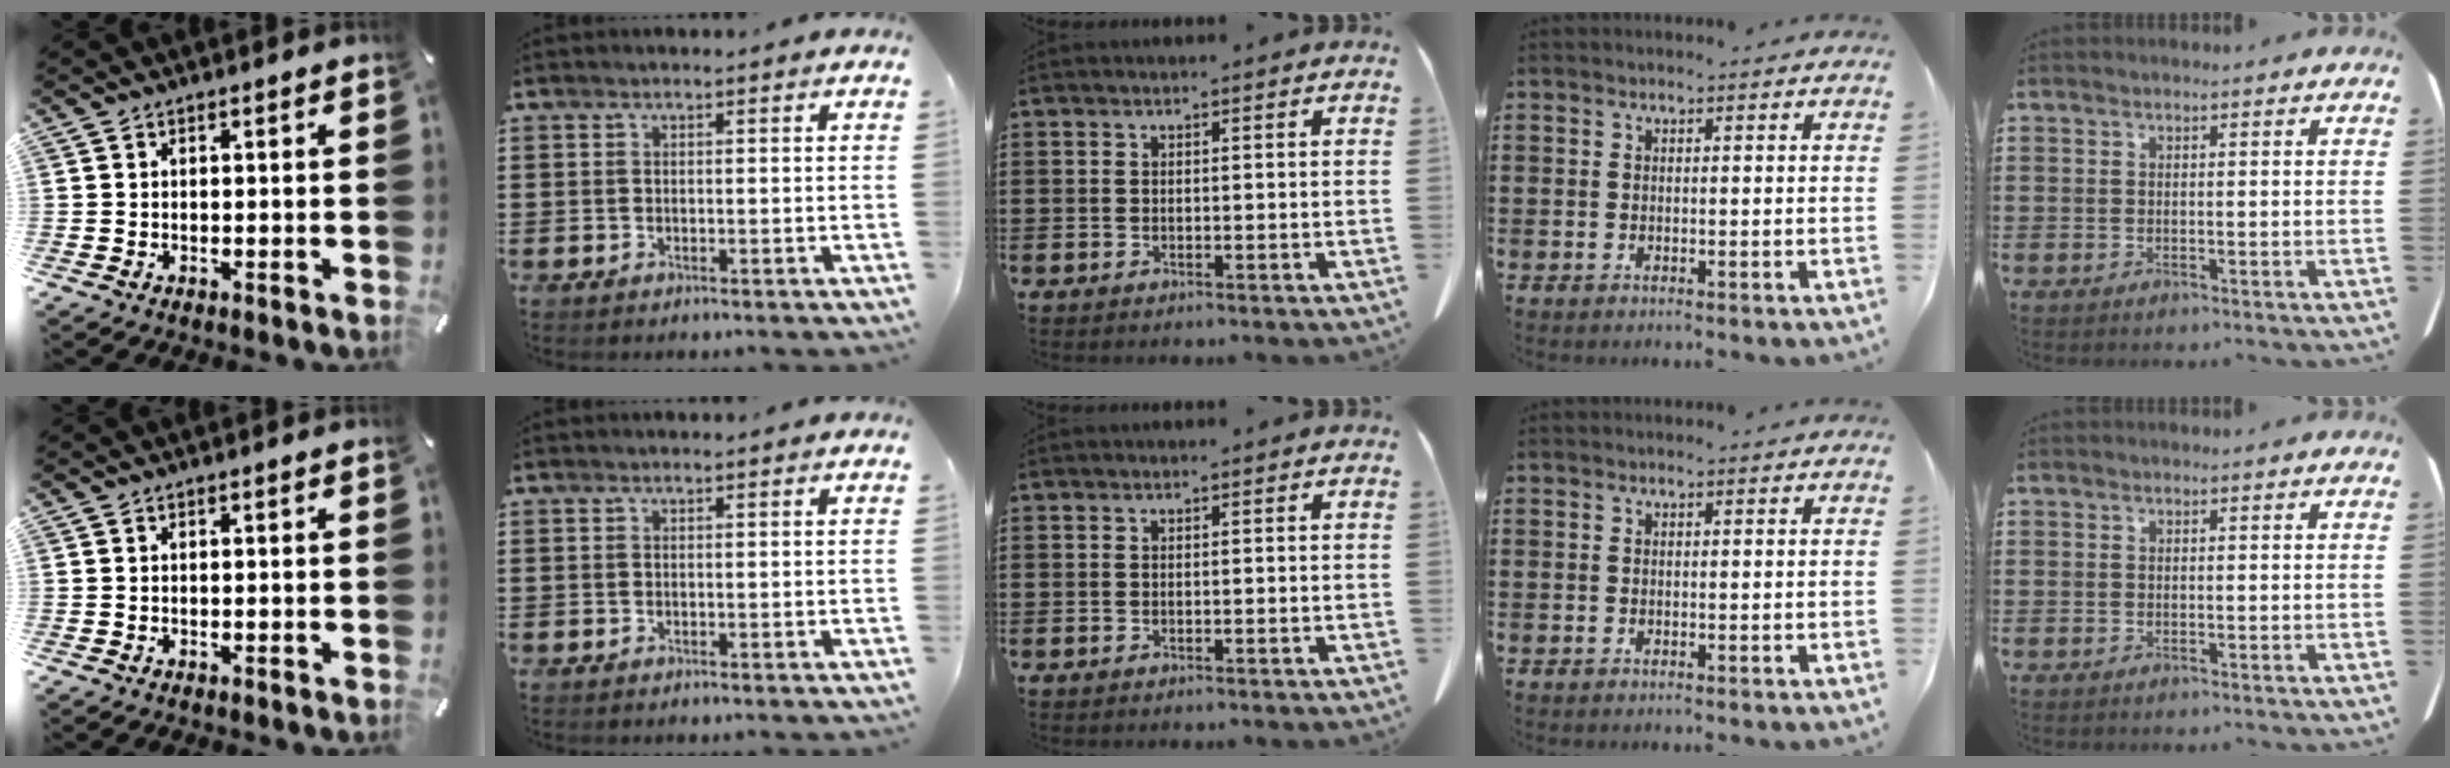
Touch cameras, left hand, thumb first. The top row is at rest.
{}